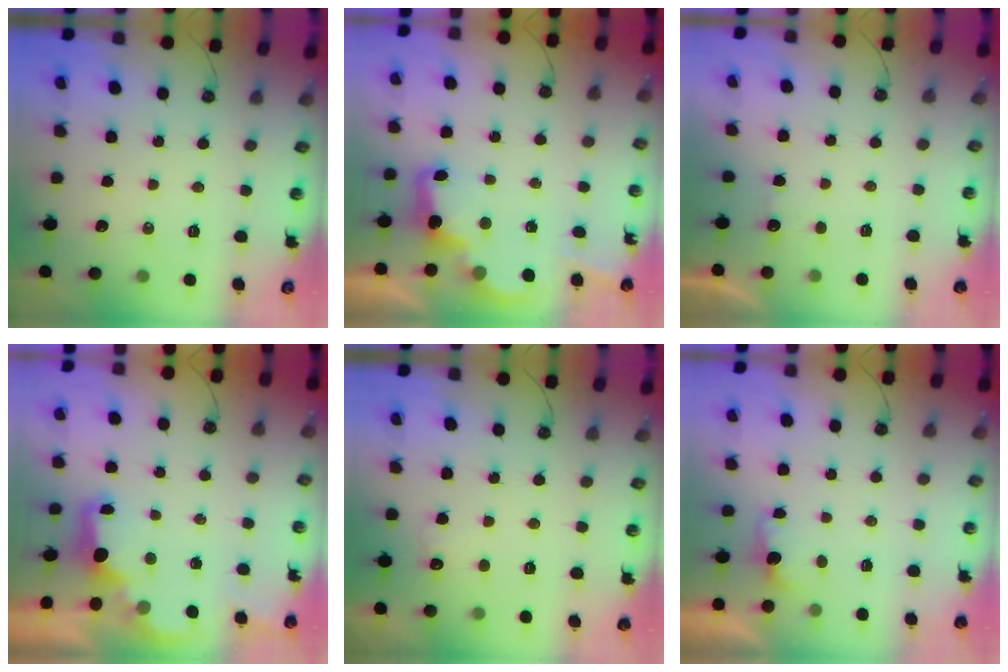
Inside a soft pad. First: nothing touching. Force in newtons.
{"total": 3.6, "press": 3.5, "slide": 0.7}
{"total": 0.9, "press": 0.6, "slide": 0.7}
{"total": 2.4, "press": 2.3, "slide": 0.8}
{"total": 4.8, "press": 4.6, "slide": 1.2}
{"total": 2.0, "press": 1.7, "slide": 0.9}